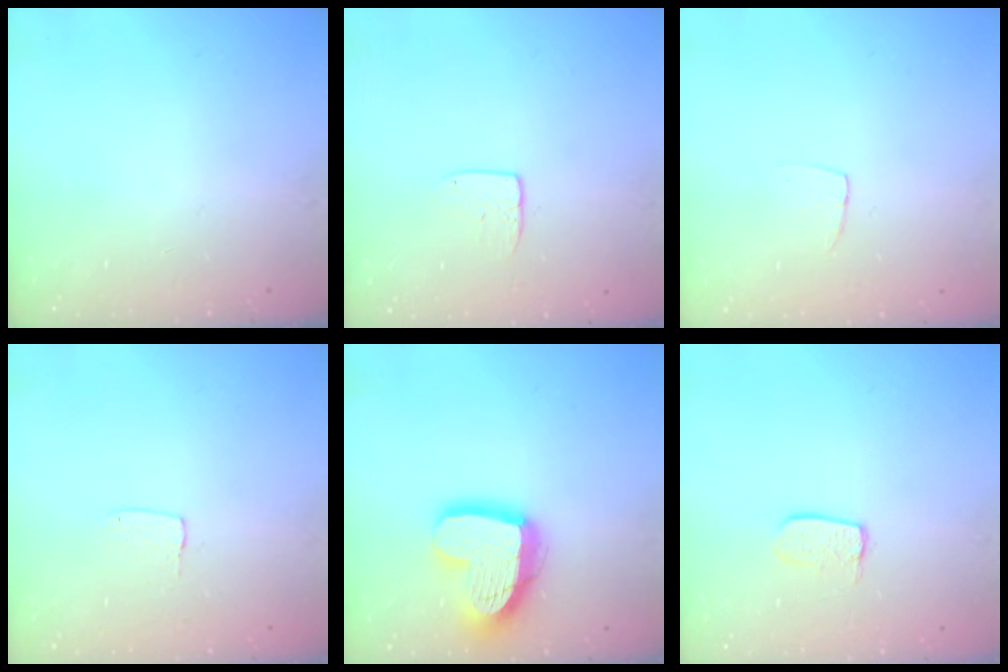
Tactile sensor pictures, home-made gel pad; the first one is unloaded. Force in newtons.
{"total": 5.8, "press": 5.7, "slide": 0.6}
{"total": 3.3, "press": 3.3, "slide": 0.2}
{"total": 3.2, "press": 3.2, "slide": 0.2}
{"total": 17.4, "press": 17.3, "slide": 1.5}
{"total": 7.0, "press": 7.0, "slide": 0.5}